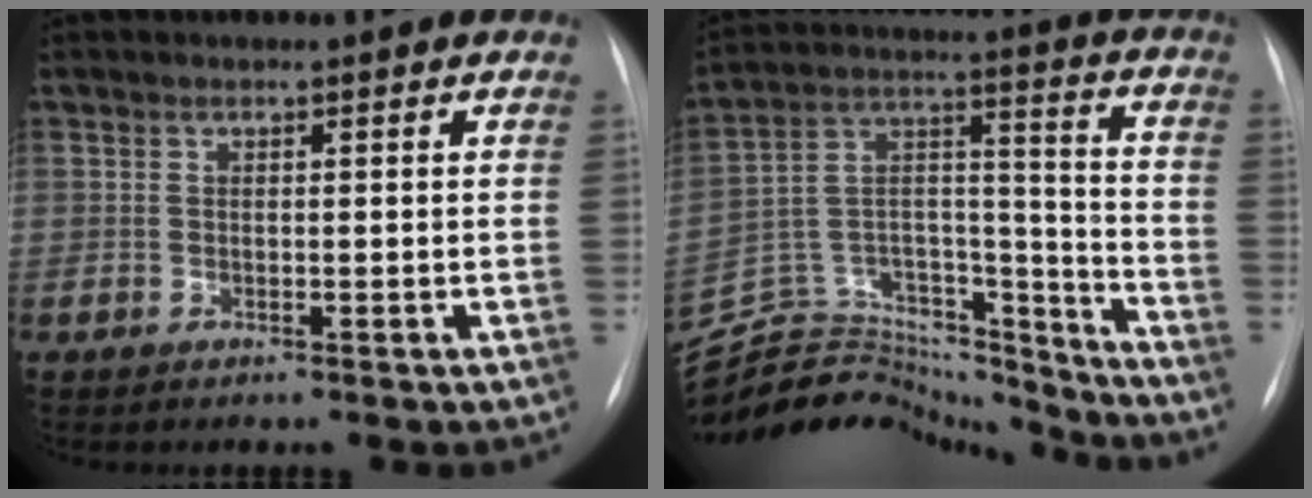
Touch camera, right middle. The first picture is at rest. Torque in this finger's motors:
{"motor_torque": [-0.18, -0.40, 0.04, -0.06]}